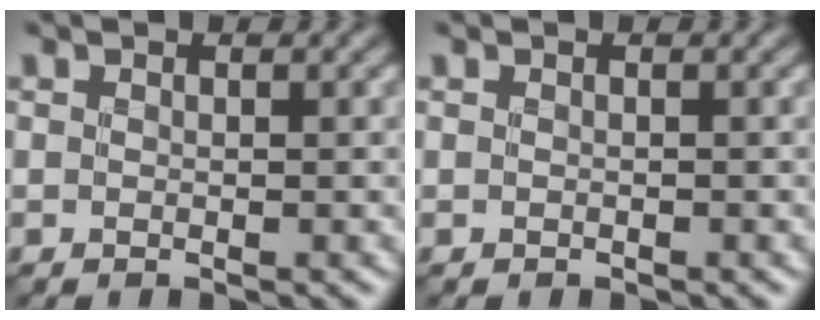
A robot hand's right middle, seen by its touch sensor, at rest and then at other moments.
{"total": 0.0}